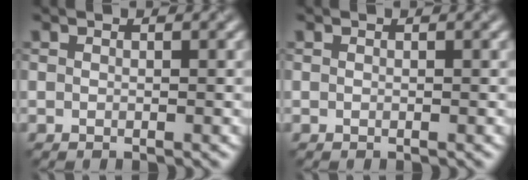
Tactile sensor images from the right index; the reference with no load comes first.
{"total": 0.0}